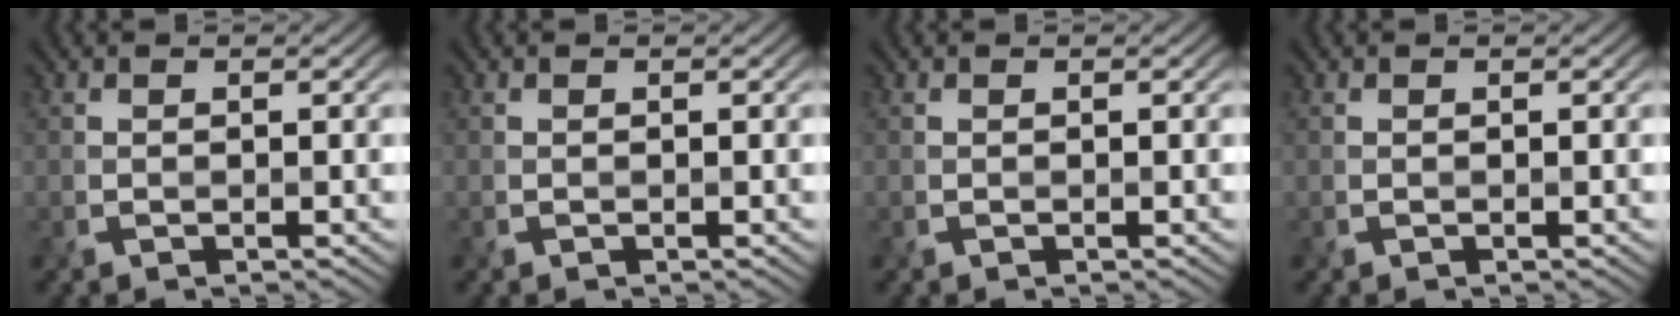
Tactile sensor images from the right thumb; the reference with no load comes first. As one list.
[{"total": 0.0}, {"total": 0.0}, {"total": 0.0}]